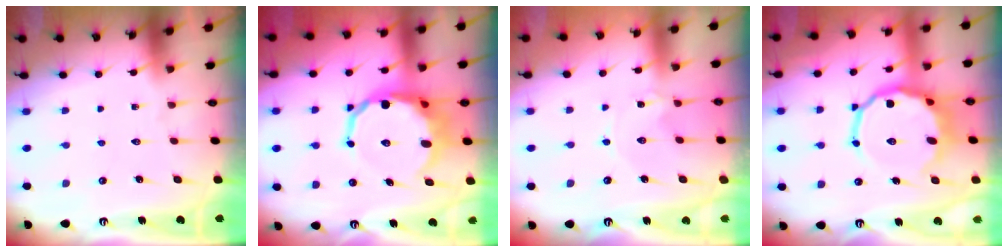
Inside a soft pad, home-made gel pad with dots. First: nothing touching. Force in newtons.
{"total": 13.0, "press": 12.7, "slide": 3.0}
{"total": 0.0}
{"total": 13.0, "press": 12.5, "slide": 3.5}